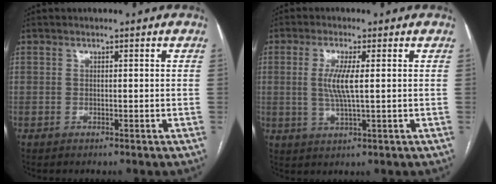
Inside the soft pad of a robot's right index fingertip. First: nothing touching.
{"total": 5.0, "force": [0.6, 0.3, 5.0], "torque": [-0.106, -0.005, 0.012]}